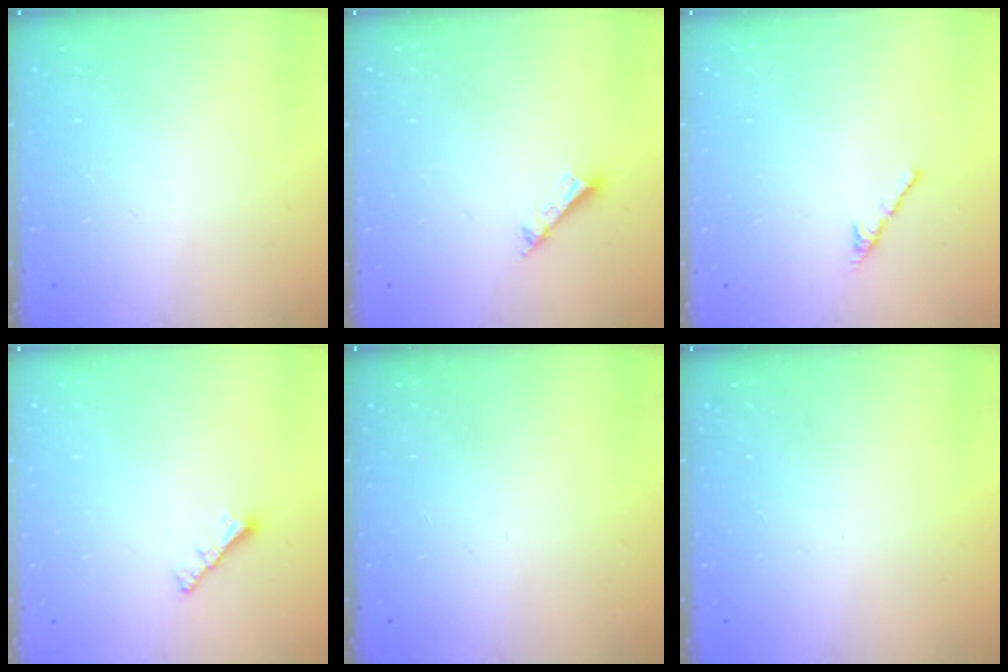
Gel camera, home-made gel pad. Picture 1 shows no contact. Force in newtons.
{"total": 2.2, "press": 2.1, "slide": 0.4}
{"total": 2.7, "press": 2.6, "slide": 0.8}
{"total": 2.2, "press": 2.1, "slide": 0.6}
{"total": 0.0}
{"total": 0.0}